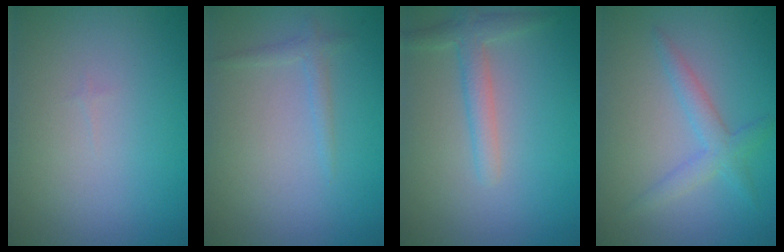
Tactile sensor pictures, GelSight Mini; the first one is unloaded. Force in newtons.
{"total": 1.1, "press": 1.1, "slide": 0.1}
{"total": 2.4, "press": 2.4, "slide": 0.1}
{"total": 2.4, "press": 2.4, "slide": 0.2}